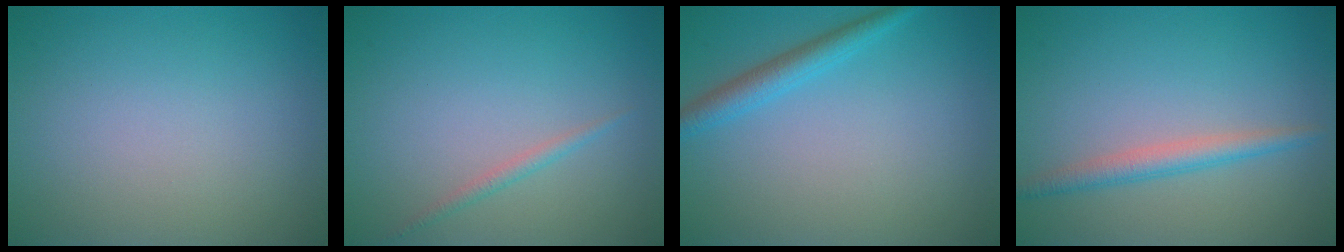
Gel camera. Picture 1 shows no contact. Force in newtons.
{"total": 1.0, "press": 1.0, "slide": 0.1}
{"total": 2.5, "press": 2.5, "slide": 0.1}
{"total": 2.3, "press": 2.3, "slide": 0.1}